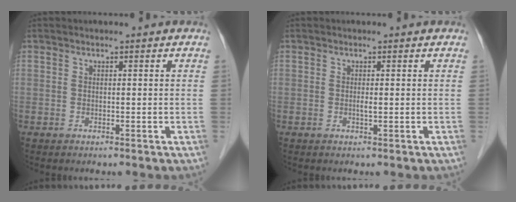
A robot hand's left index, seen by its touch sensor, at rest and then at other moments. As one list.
[{"total": 0.7, "force": [0.1, 0.0, 0.7], "torque": [-0.015, -0.001, 0.001]}]